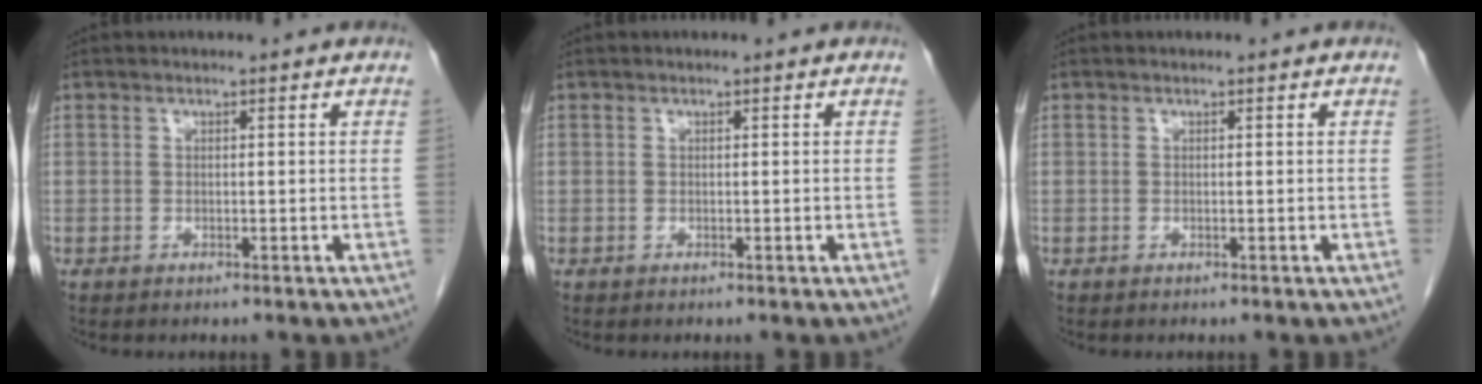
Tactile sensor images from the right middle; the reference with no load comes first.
{"total": 0.0}
{"total": 0.0}